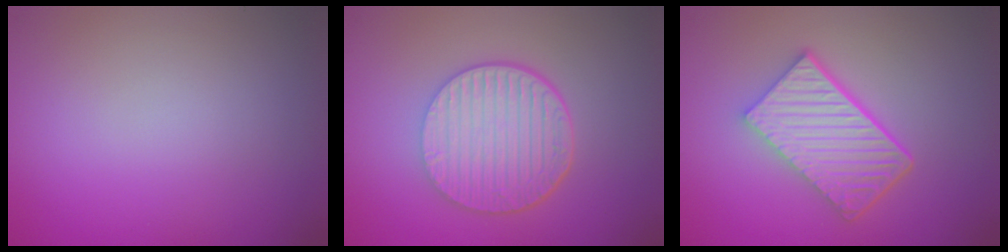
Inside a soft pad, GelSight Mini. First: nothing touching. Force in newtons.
{"total": 6.7, "press": 4.5, "slide": 5.0}
{"total": 6.2, "press": 4.5, "slide": 4.2}